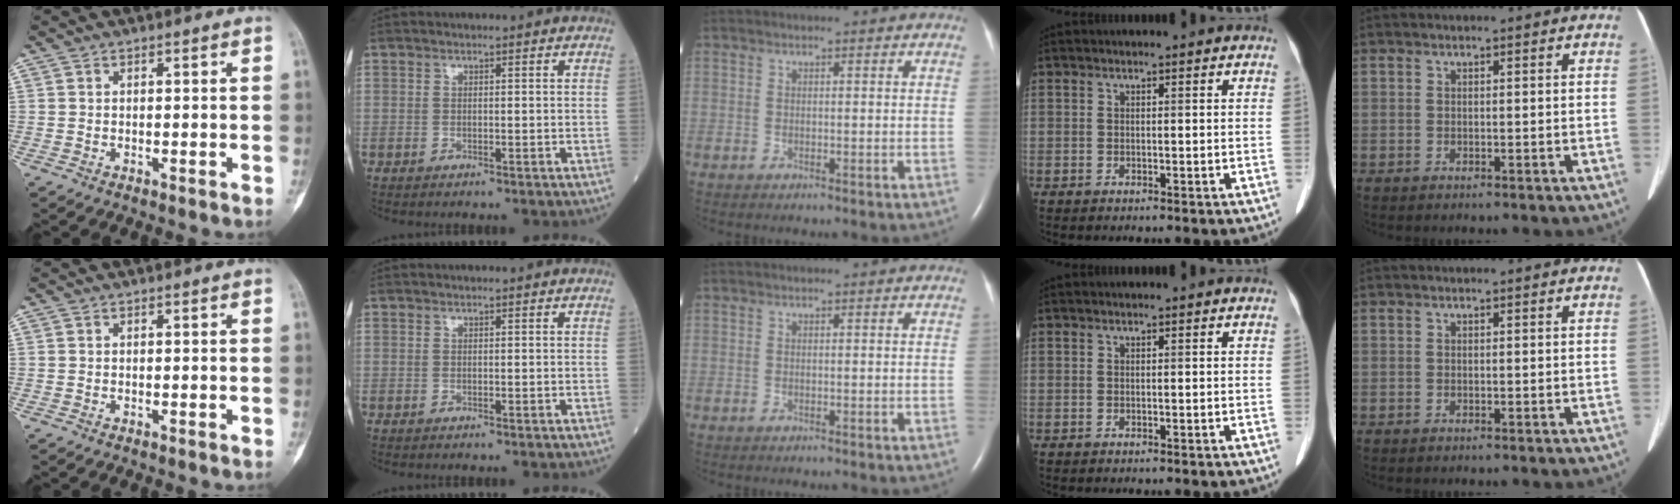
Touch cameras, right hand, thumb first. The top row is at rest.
{}